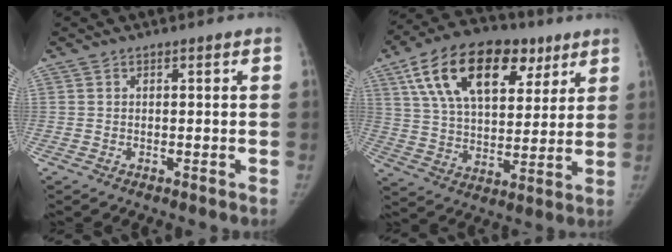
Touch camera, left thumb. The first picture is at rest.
{"total": 23.2, "force": [11.2, 13.1, 15.5], "torque": [-0.243, -0.004, 0.188]}